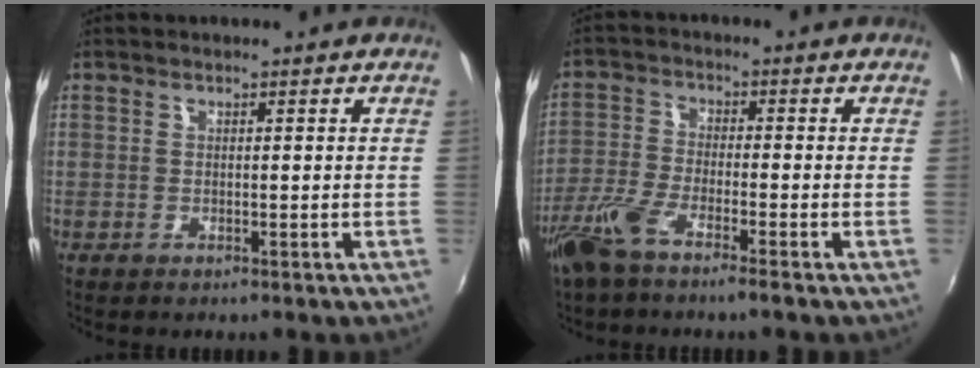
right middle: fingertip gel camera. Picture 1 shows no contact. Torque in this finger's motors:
{"motor_torque": [0.93, -0.93, 0.47, 0.10]}